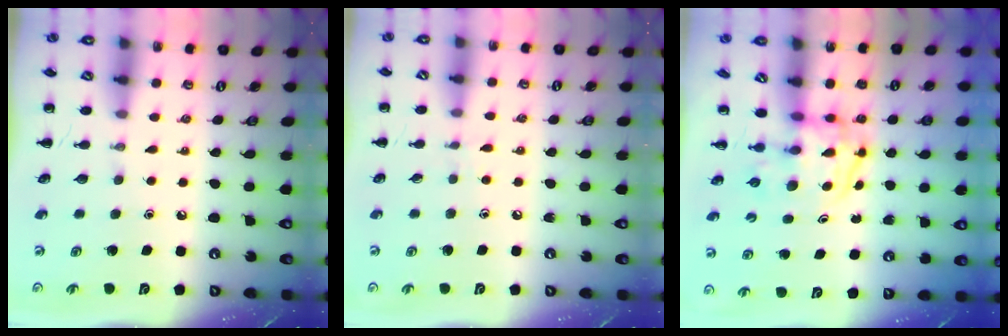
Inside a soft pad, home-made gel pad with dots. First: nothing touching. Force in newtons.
{"total": 2.9, "press": 2.6, "slide": 1.2}
{"total": 3.7, "press": 3.6, "slide": 0.5}